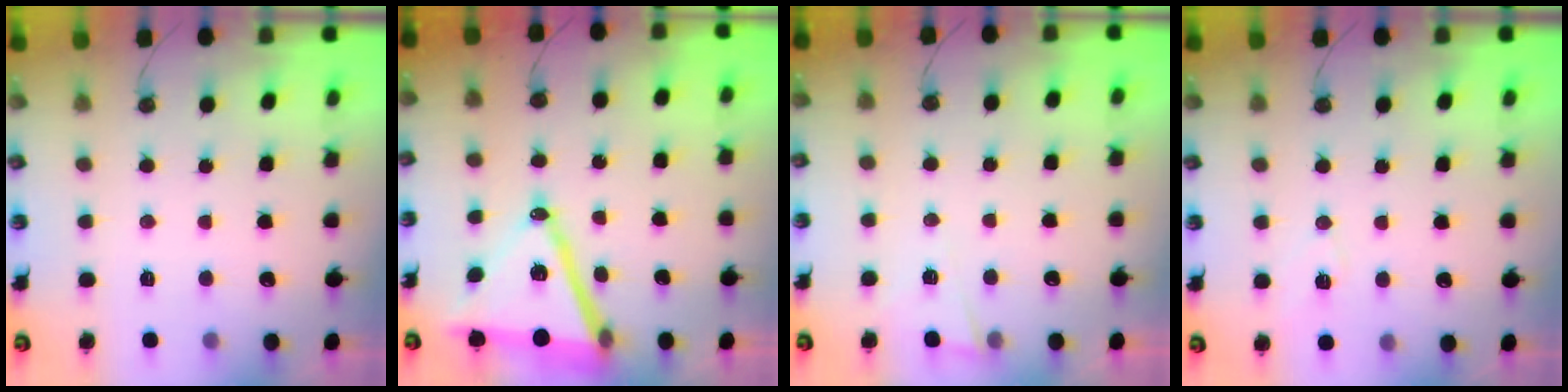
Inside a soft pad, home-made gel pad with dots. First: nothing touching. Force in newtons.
{"total": 16.6, "press": 16.2, "slide": 3.7}
{"total": 3.1, "press": 2.9, "slide": 1.0}
{"total": 5.1, "press": 4.7, "slide": 2.0}